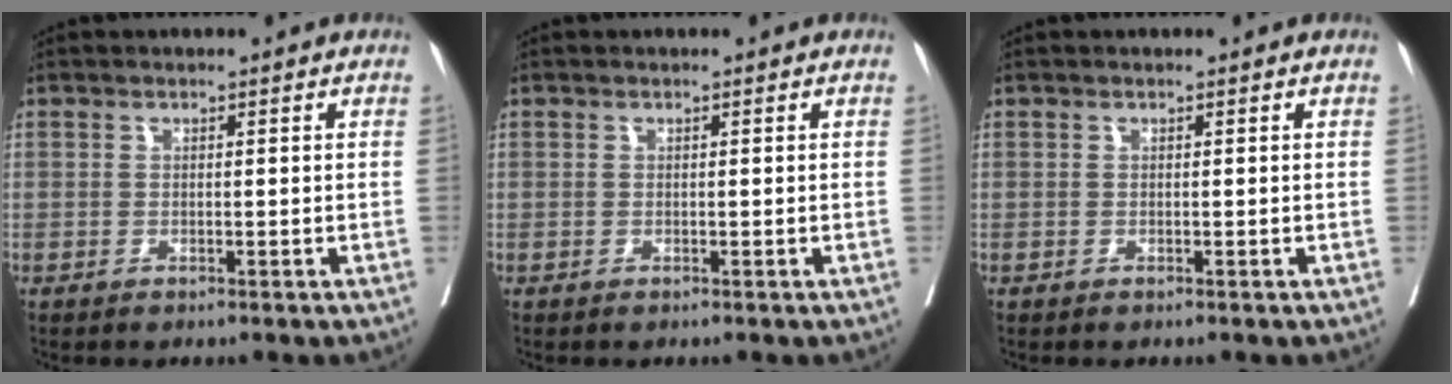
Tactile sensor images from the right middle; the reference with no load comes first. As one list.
[{"total": 0.0}, {"total": 0.0}]